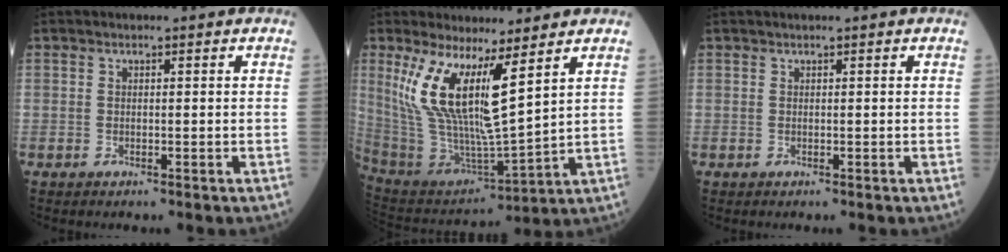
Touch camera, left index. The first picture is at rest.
{"total": 14.0, "force": [6.3, 1.9, 12.3], "torque": [-0.265, -0.013, 0.132]}
{"total": 1.3, "force": [1.1, -0.2, 0.6], "torque": [-0.007, 0.014, 0.021]}